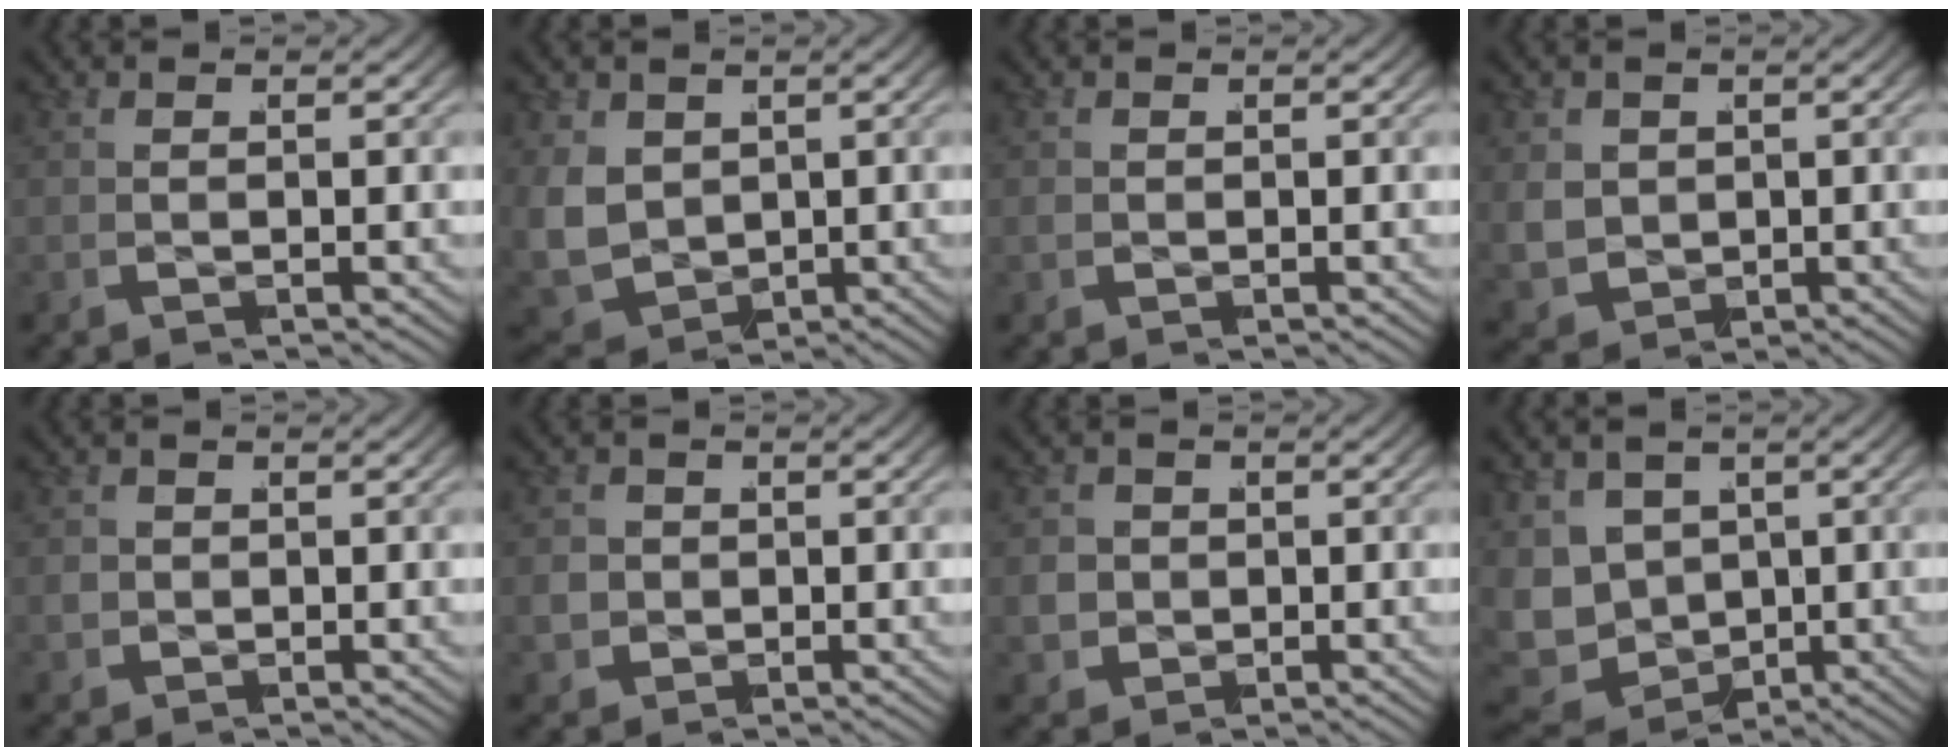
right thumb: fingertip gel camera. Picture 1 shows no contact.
{"total": 6.7, "force": [-0.7, 5.6, 3.5], "torque": [-0.119, -0.050, 0.012]}
{"total": 0.8, "force": [0.0, 0.8, 0.1], "torque": [-0.006, -0.002, 0.003]}
{"total": 4.4, "force": [-0.2, 3.9, 2.0], "torque": [-0.067, -0.037, 0.016]}
{"total": 2.3, "force": [-0.2, 2.2, 0.7], "torque": [-0.023, -0.014, 0.003]}
{"total": 3.7, "force": [-0.4, 3.4, 1.2], "torque": [-0.041, -0.022, 0.000]}
{"total": 4.4, "force": [-0.5, 4.1, 1.6], "torque": [-0.048, -0.024, 0.000]}
{"total": 9.5, "force": [-1.6, 8.1, 4.7], "torque": [-0.131, -0.053, -0.015]}